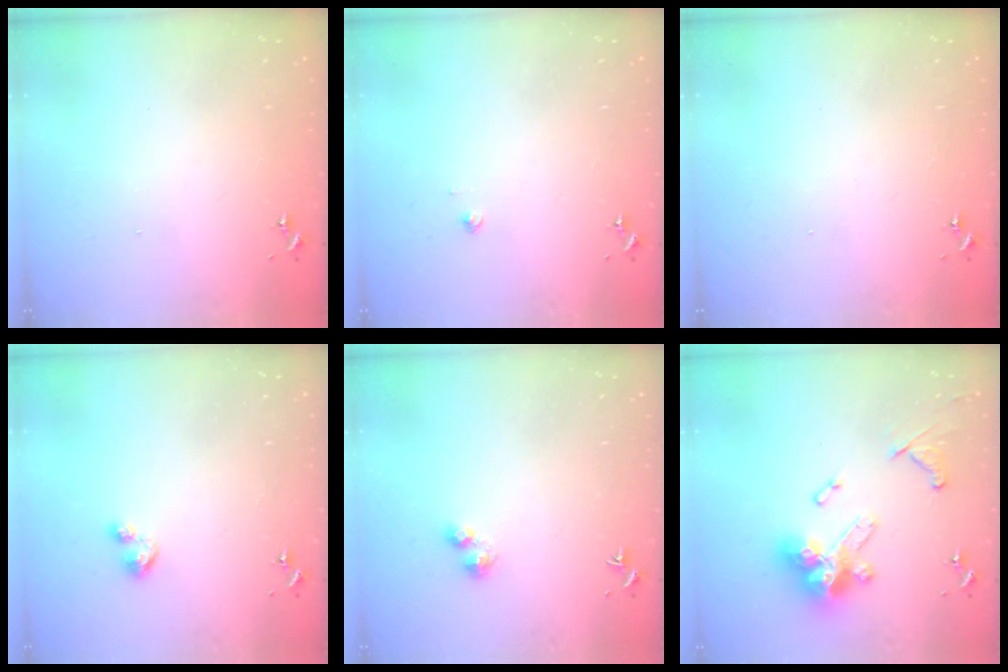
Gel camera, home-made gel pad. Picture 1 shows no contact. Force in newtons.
{"total": 1.9, "press": 1.9, "slide": 0.1}
{"total": 0.0}
{"total": 5.2, "press": 5.2, "slide": 0.5}
{"total": 4.0, "press": 3.9, "slide": 0.6}
{"total": 18.5, "press": 18.4, "slide": 1.7}